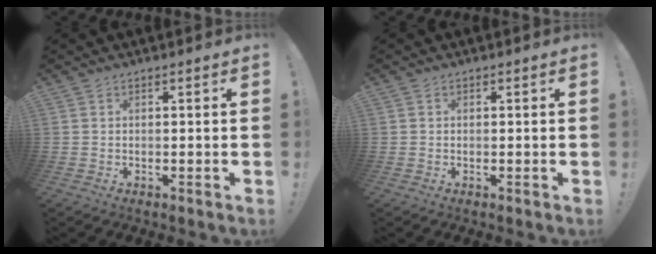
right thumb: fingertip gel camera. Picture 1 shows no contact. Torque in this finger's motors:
{"motor_torque": [-0.44, 0.16, 0.17, 0.06, -0.03]}